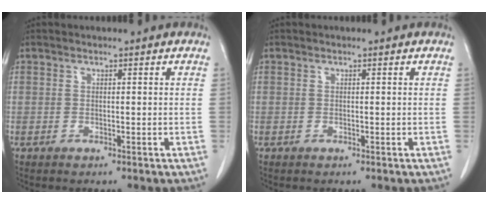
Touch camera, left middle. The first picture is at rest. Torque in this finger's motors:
{"motor_torque": [-0.01, 0.00, 0.00, 0.00]}